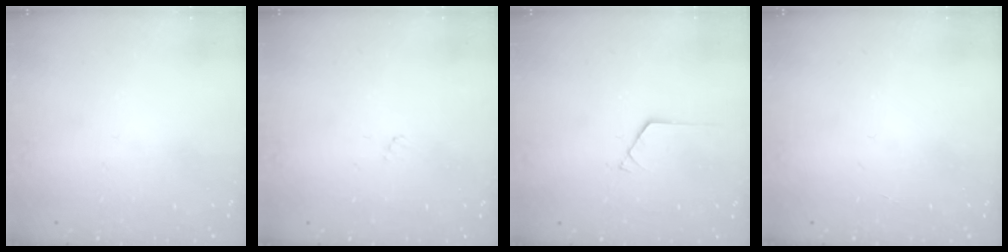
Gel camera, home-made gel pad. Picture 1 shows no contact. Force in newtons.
{"total": 3.2, "press": 3.1, "slide": 0.3}
{"total": 0.7, "press": 0.6, "slide": 0.1}
{"total": 0.0}